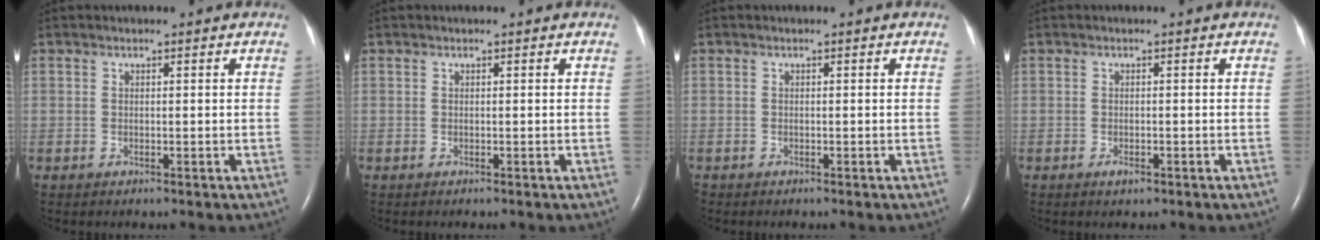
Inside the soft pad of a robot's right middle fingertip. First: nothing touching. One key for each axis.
{"total": 0.0}
{"total": 0.0}
{"total": 1.0, "fx": -0.6, "fy": 0.4, "fz": 0.7, "tx": -0.011, "ty": 0.000, "tz": -0.007}